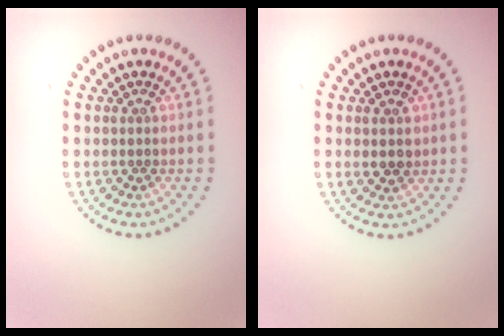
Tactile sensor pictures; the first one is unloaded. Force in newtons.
{"total": 1.8, "press": 1.7, "slide": 0.6}